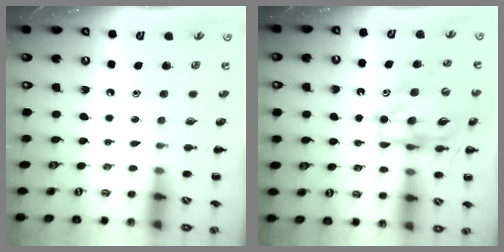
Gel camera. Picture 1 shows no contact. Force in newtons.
{"total": 12.3, "press": 11.7, "slide": 3.6}